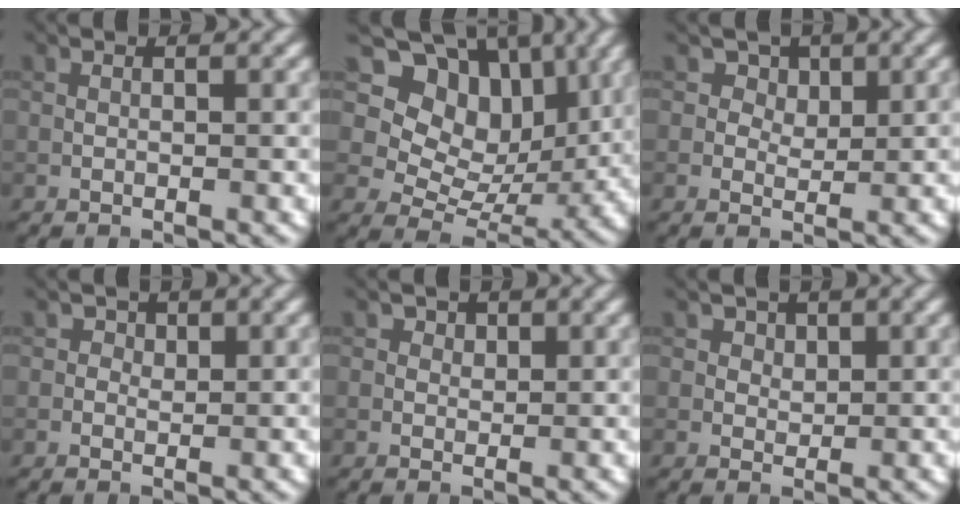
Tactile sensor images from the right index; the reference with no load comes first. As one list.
[{"total": 10.3, "force": [4.8, 7.3, 5.4], "torque": [-0.091, -0.007, 0.083]}, {"total": 2.6, "force": [1.5, 1.8, 1.2], "torque": [-0.019, -0.005, 0.019]}, {"total": 1.0, "force": [0.4, 0.7, 0.4], "torque": [-0.001, -0.007, 0.002]}, {"total": 1.3, "force": [0.7, 1.0, 0.4], "torque": [-0.002, -0.005, 0.002]}, {"total": 2.0, "force": [1.2, 1.4, 0.7], "torque": [-0.014, -0.006, 0.023]}]